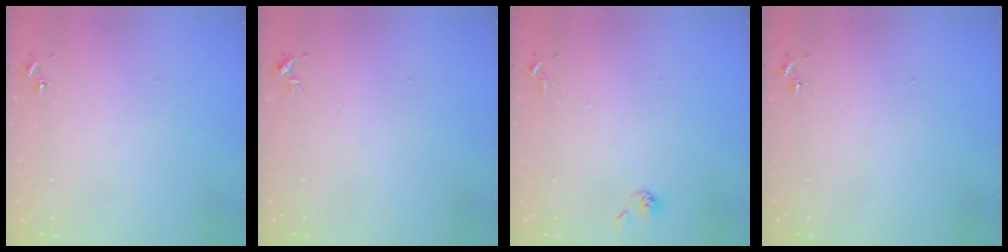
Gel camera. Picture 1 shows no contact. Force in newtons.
{"total": 3.4, "press": 3.3, "slide": 0.5}
{"total": 5.5, "press": 5.4, "slide": 0.9}
{"total": 0.0}